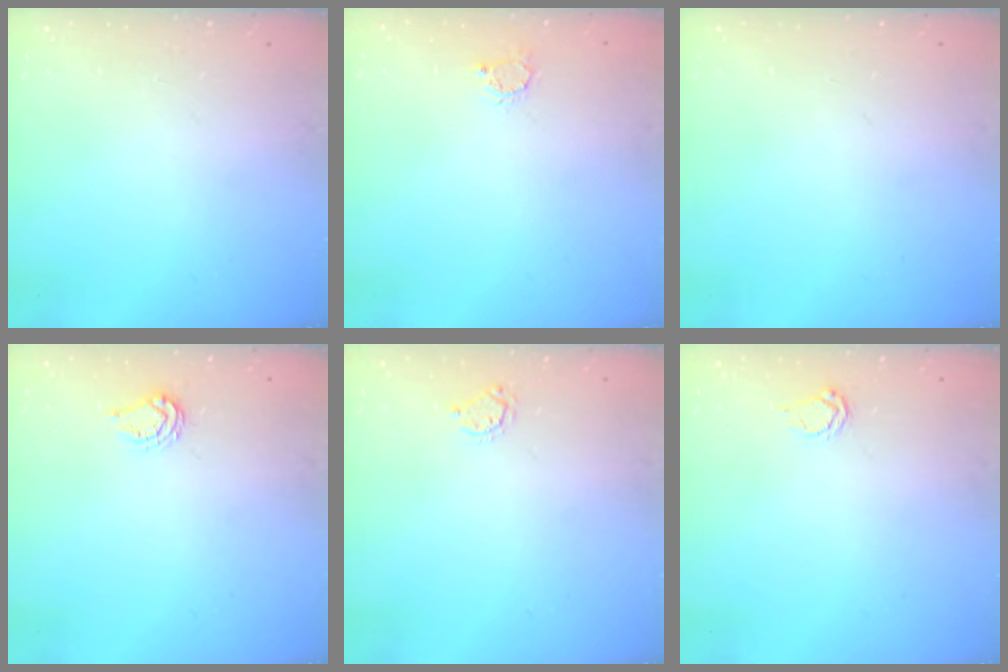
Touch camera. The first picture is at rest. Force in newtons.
{"total": 3.0, "press": 3.0, "slide": 0.4}
{"total": 0.0}
{"total": 4.6, "press": 4.5, "slide": 0.6}
{"total": 3.4, "press": 3.3, "slide": 0.3}
{"total": 2.5, "press": 2.4, "slide": 0.3}